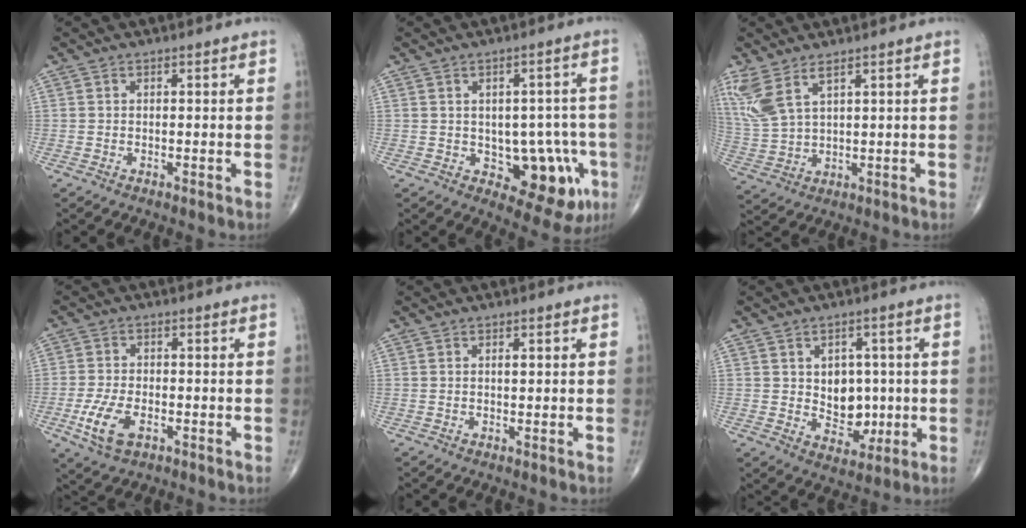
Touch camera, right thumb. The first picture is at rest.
{"total": 11.8, "force": [-2.9, 6.7, 9.2], "torque": [-0.066, 0.010, -0.023]}
{"total": 8.5, "force": [5.1, 3.0, 6.1], "torque": [-0.151, -0.015, 0.120]}
{"total": 7.3, "force": [-2.7, 3.8, 5.6], "torque": [-0.120, 0.004, -0.045]}
{"total": 1.0, "force": [0.3, 0.4, 0.9], "torque": [-0.013, 0.002, 0.002]}
{"total": 8.5, "force": [0.4, 6.5, 5.4], "torque": [-0.033, -0.006, 0.017]}